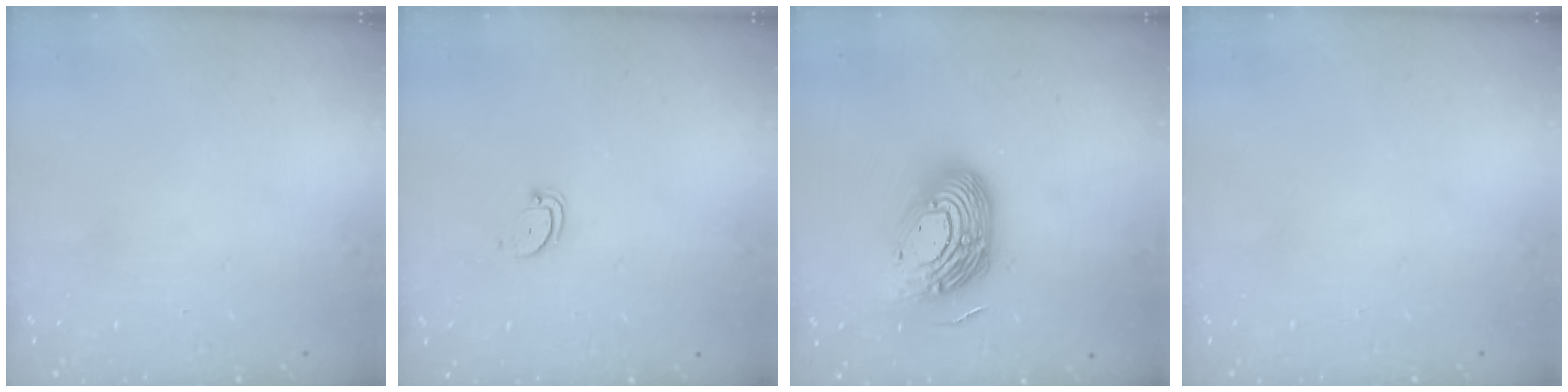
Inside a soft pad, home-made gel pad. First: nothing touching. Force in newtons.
{"total": 2.6, "press": 2.6, "slide": 0.1}
{"total": 17.9, "press": 17.9, "slide": 1.2}
{"total": 0.0}